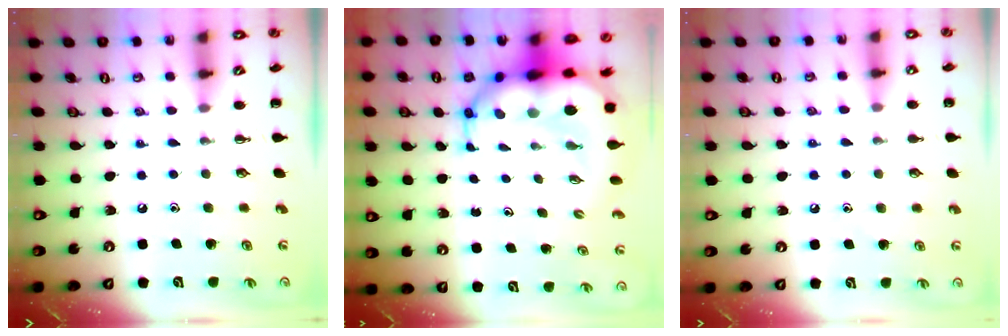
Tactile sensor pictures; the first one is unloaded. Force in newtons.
{"total": 12.4, "press": 12.0, "slide": 3.1}
{"total": 7.0, "press": 6.6, "slide": 2.3}